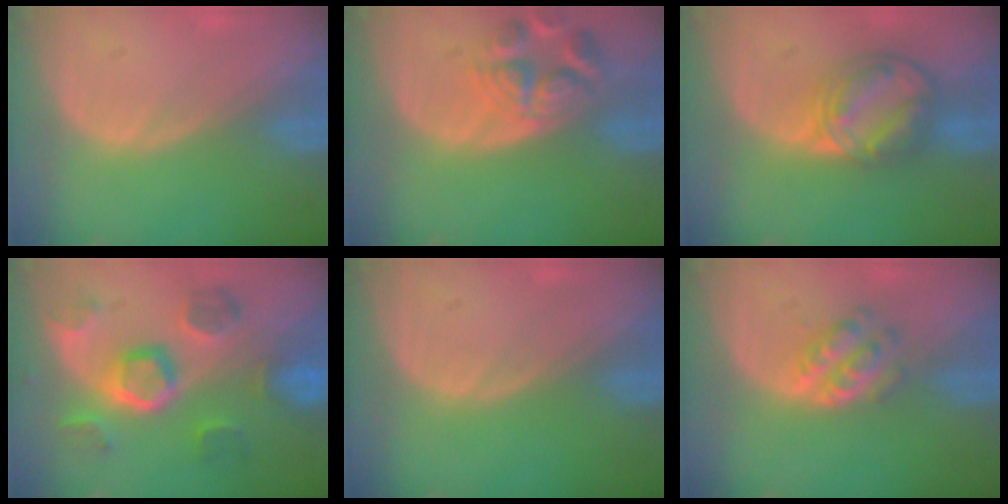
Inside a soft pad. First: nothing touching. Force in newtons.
{"total": 6.9, "press": 6.3, "slide": 2.8}
{"total": 8.2, "press": 7.0, "slide": 4.4}
{"total": 9.4, "press": 9.0, "slide": 2.7}
{"total": 0.0}
{"total": 4.1, "press": 4.0, "slide": 0.9}